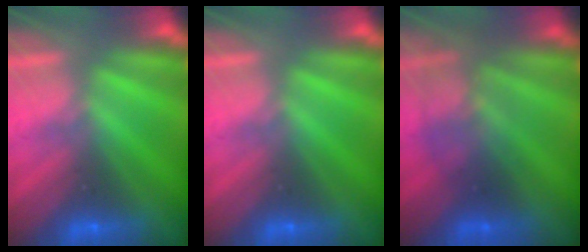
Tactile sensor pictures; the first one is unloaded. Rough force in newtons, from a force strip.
{"total": 0.0}
{"total": 2.3}